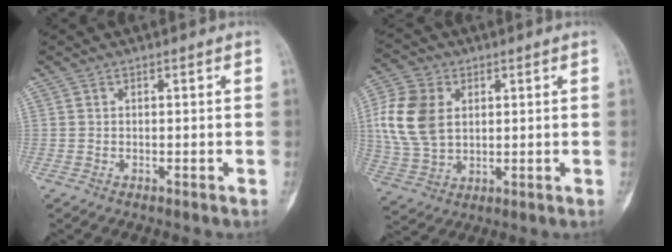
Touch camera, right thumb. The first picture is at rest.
{"total": 12.7, "force": [2.4, 9.0, 8.6], "torque": [-0.175, 0.001, 0.048]}